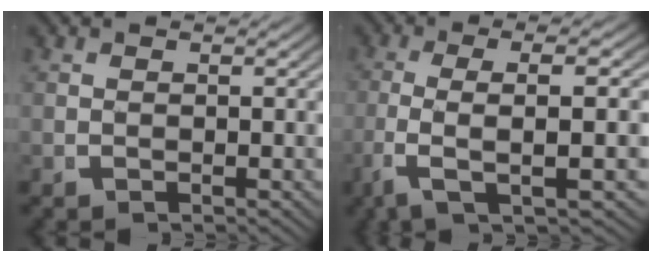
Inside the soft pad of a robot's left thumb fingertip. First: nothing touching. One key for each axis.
{"total": 7.2, "fx": -0.8, "fy": 1.8, "fz": 6.9, "tx": -0.141, "ty": -0.005, "tz": -0.006}